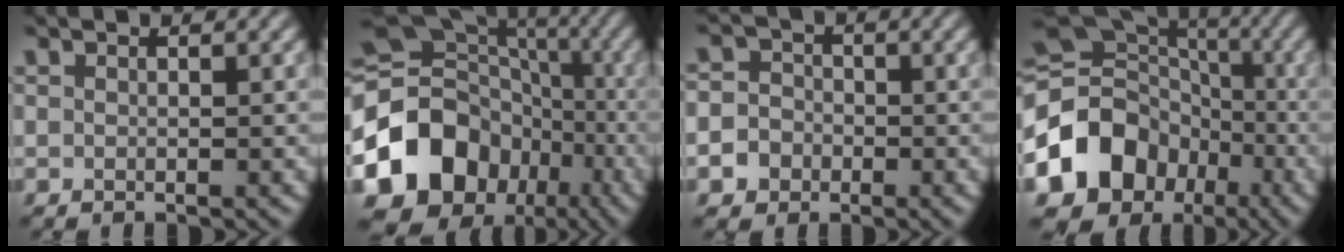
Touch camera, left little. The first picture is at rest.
{"total": 15.1, "force": [-5.3, 12.2, 7.1], "torque": [-0.166, -0.002, -0.097]}
{"total": 4.0, "force": [-1.5, 3.6, 1.2], "torque": [0.007, 0.001, -0.041]}
{"total": 13.3, "force": [-4.7, 10.9, 6.1], "torque": [-0.130, -0.010, -0.094]}